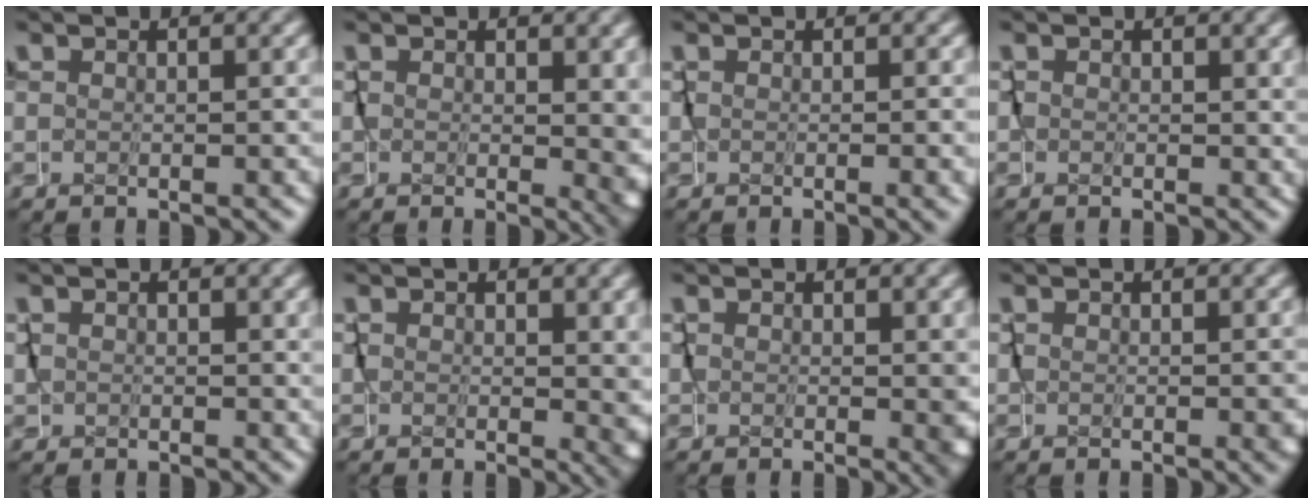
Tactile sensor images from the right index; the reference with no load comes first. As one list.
[{"total": 2.7, "force": [0.3, 1.2, 2.4], "torque": [-0.022, -0.012, 0.008]}, {"total": 0.7, "force": [-0.1, 0.0, 0.7], "torque": [-0.007, -0.004, -0.001]}, {"total": 1.9, "force": [0.0, 1.6, 0.9], "torque": [-0.018, -0.002, -0.003]}, {"total": 1.6, "force": [0.1, 1.4, 0.7], "torque": [-0.015, -0.003, 0.000]}, {"total": 2.4, "force": [0.3, 1.2, 2.1], "torque": [-0.018, -0.011, 0.008]}, {"total": 1.8, "force": [0.0, 0.7, 1.7], "torque": [-0.015, -0.012, 0.003]}, {"total": 1.2, "force": [-0.1, 0.5, 1.0], "torque": [-0.010, -0.009, 0.001]}]